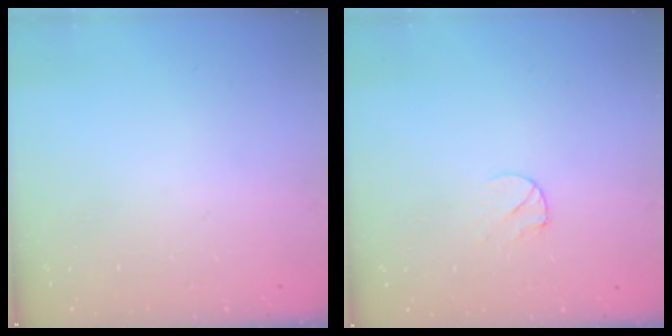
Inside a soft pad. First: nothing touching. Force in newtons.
{"total": 4.7, "press": 4.6, "slide": 0.5}